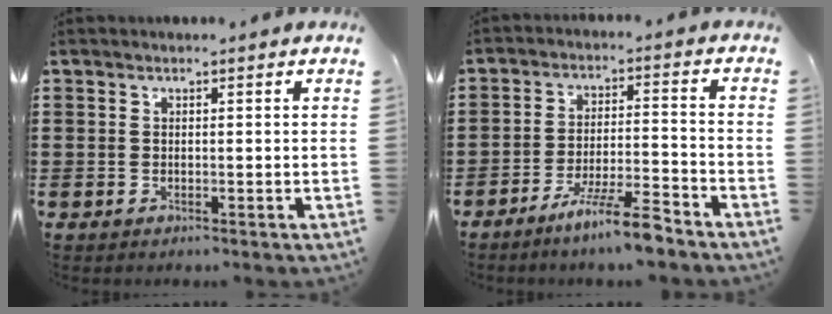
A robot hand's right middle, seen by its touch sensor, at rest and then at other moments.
{"total": 8.1, "force": [-6.4, 0.2, 5.0], "torque": [-0.097, -0.006, -0.120]}